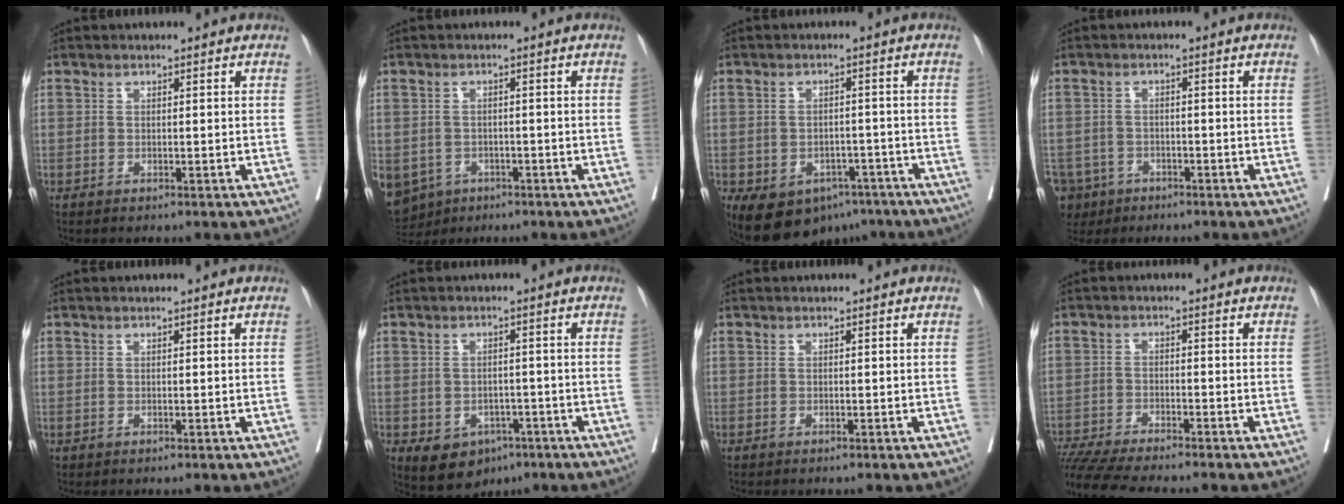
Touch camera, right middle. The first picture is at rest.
{"total": 12.5, "force": [-6.6, 9.8, 4.3], "torque": [-0.133, -0.010, -0.085]}
{"total": 12.8, "force": [-7.7, 8.2, 6.0], "torque": [-0.119, 0.008, -0.104]}
{"total": 9.8, "force": [-5.7, 7.5, 2.5], "torque": [-0.082, -0.007, -0.090]}
{"total": 0.0}
{"total": 7.7, "force": [-3.9, 5.6, 3.5], "torque": [-0.058, 0.007, -0.048]}
{"total": 0.0}
{"total": 11.8, "force": [-10.6, -0.4, 5.2], "torque": [-0.080, -0.017, -0.176]}